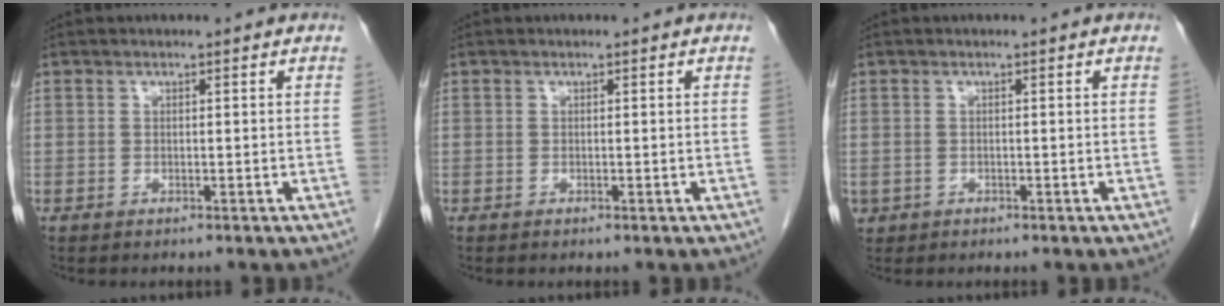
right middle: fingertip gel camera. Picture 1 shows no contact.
{"total": 0.0}
{"total": 0.9, "force": [-0.3, 0.8, 0.2], "torque": [-0.009, 0.002, 0.000]}